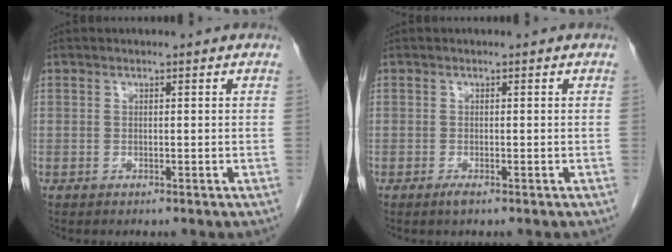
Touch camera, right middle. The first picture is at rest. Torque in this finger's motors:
{"motor_torque": [0.54, -0.09, 0.00, 0.01]}